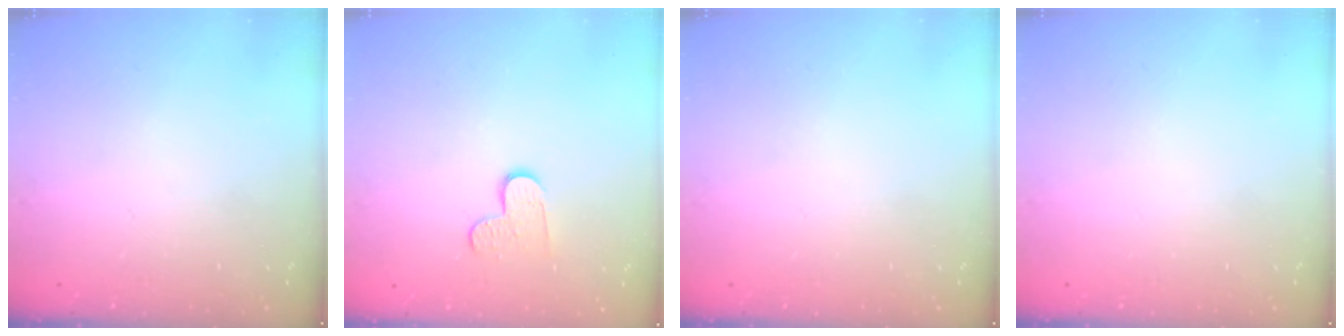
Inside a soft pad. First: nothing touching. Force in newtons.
{"total": 7.9, "press": 7.9, "slide": 0.5}
{"total": 0.0}
{"total": 0.0}